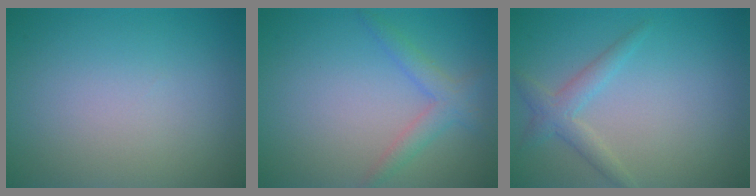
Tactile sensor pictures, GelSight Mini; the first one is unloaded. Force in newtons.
{"total": 2.3, "press": 2.3, "slide": 0.1}
{"total": 2.2, "press": 2.1, "slide": 0.1}